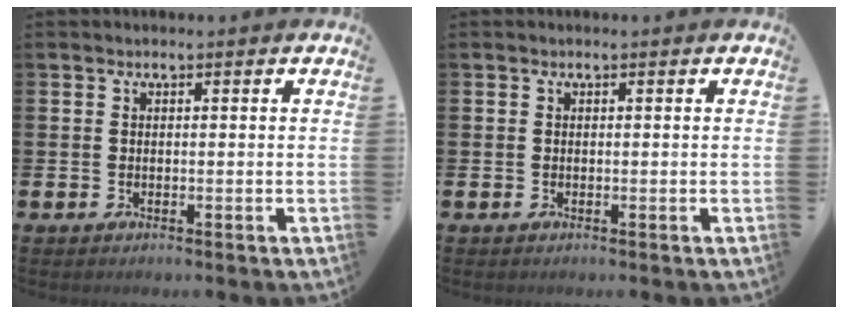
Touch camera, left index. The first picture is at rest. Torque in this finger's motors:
{"motor_torque": [0.00, 0.00, 0.00, 0.02]}